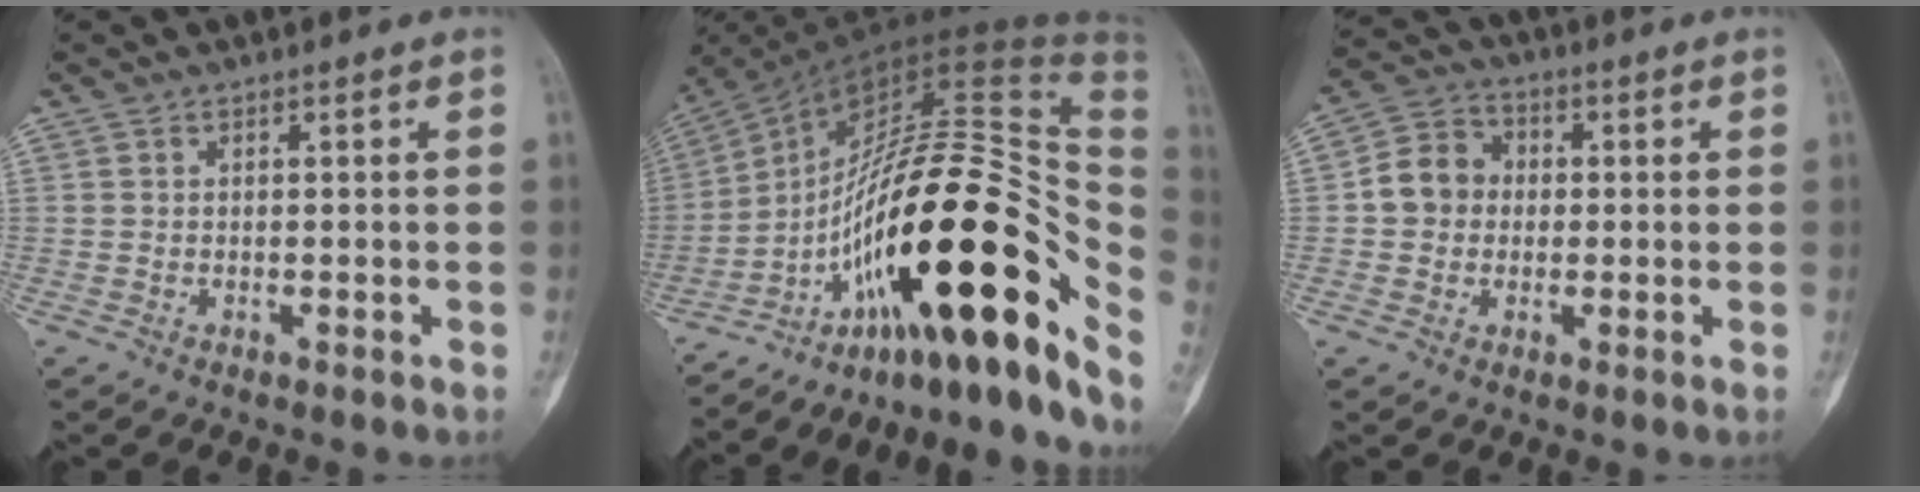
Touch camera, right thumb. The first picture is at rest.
{"total": 35.6, "force": [-11.1, 11.7, 31.8], "torque": [-0.396, 0.089, -0.165]}
{"total": 7.6, "force": [0.0, 6.8, 3.5], "torque": [-0.042, 0.021, -0.013]}